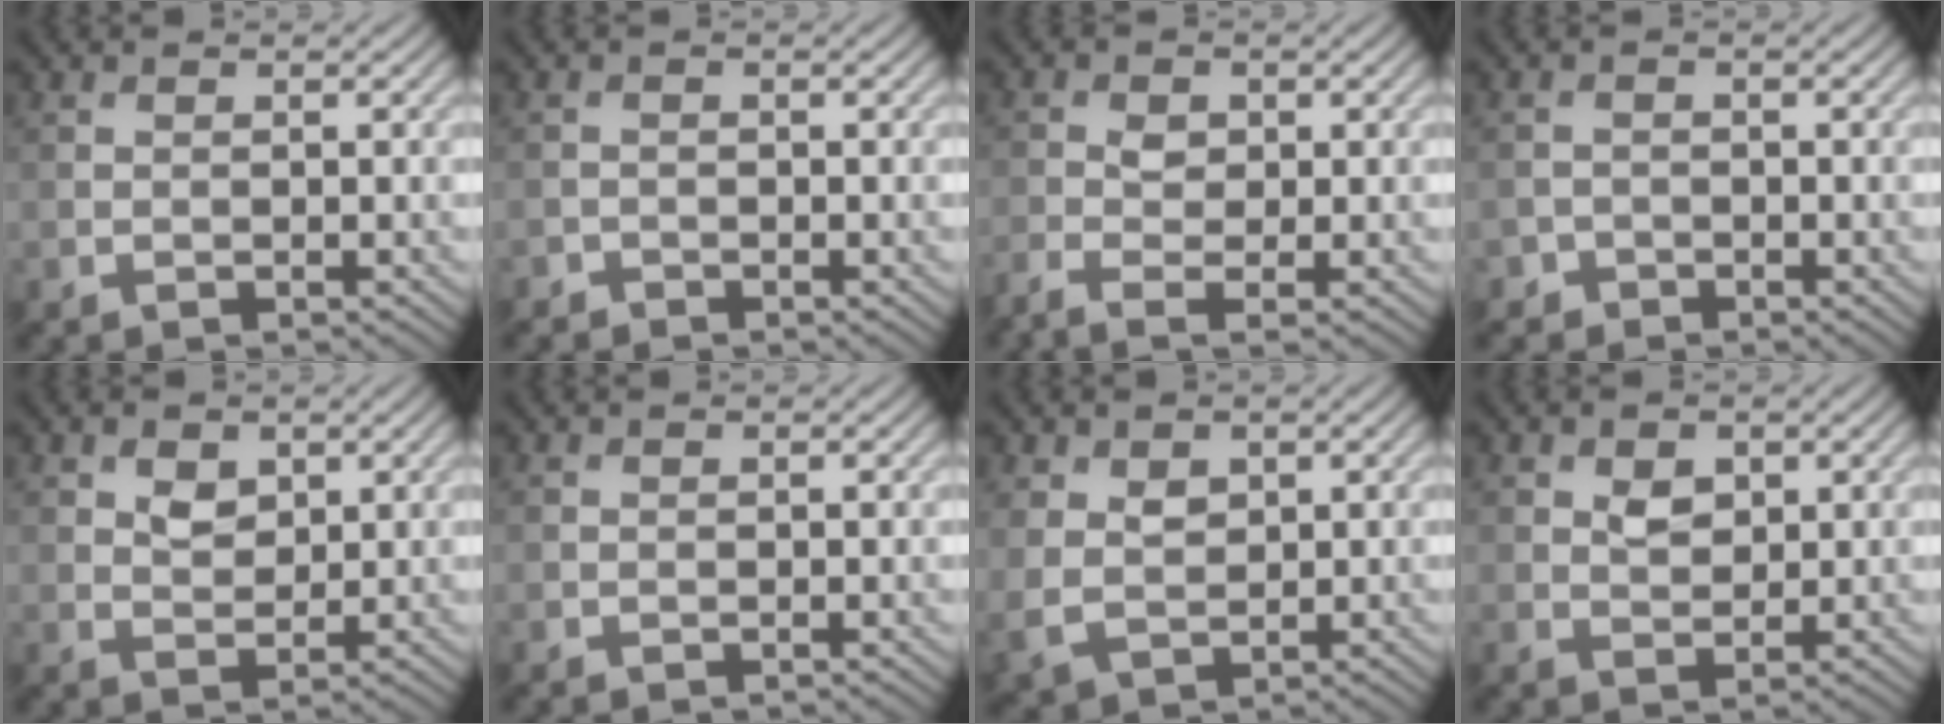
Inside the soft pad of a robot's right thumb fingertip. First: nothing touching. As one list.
[{"total": 0.9, "force": [-0.9, 0.3, 0.0], "torque": [0.001, -0.002, -0.019]}, {"total": 2.5, "force": [-1.0, 1.2, 2.0], "torque": [-0.048, 0.000, -0.025]}, {"total": 1.4, "force": [-1.0, 0.9, -0.1], "torque": [0.007, 0.002, -0.024]}, {"total": 2.6, "force": [1.3, 1.7, 1.5], "torque": [-0.028, -0.003, 0.025]}, {"total": 0.0}, {"total": 3.7, "force": [1.2, 2.8, 2.2], "torque": [-0.056, -0.008, 0.028]}, {"total": 2.3, "force": [0.9, 1.6, 1.4], "torque": [-0.026, -0.003, 0.018]}]